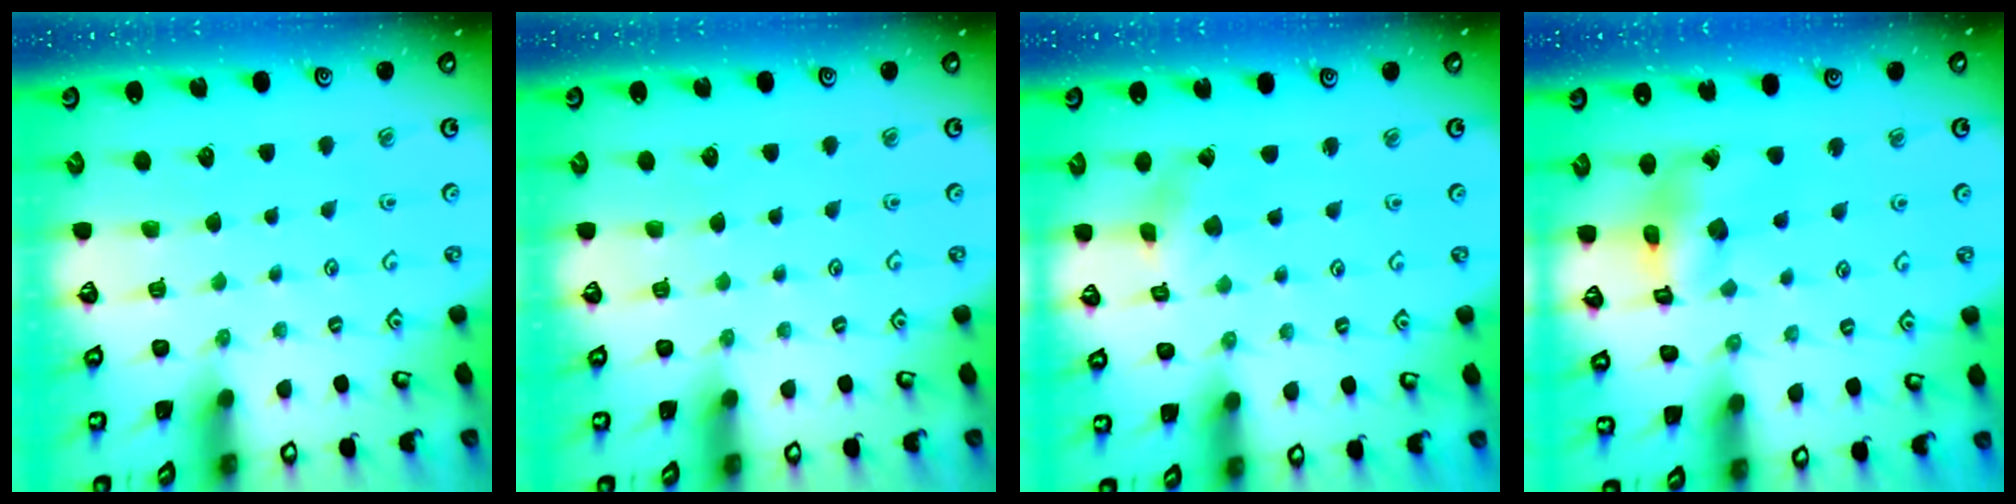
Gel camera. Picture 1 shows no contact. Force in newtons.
{"total": 0.0}
{"total": 1.6, "press": 1.6, "slide": 0.0}
{"total": 12.4, "press": 12.2, "slide": 1.7}